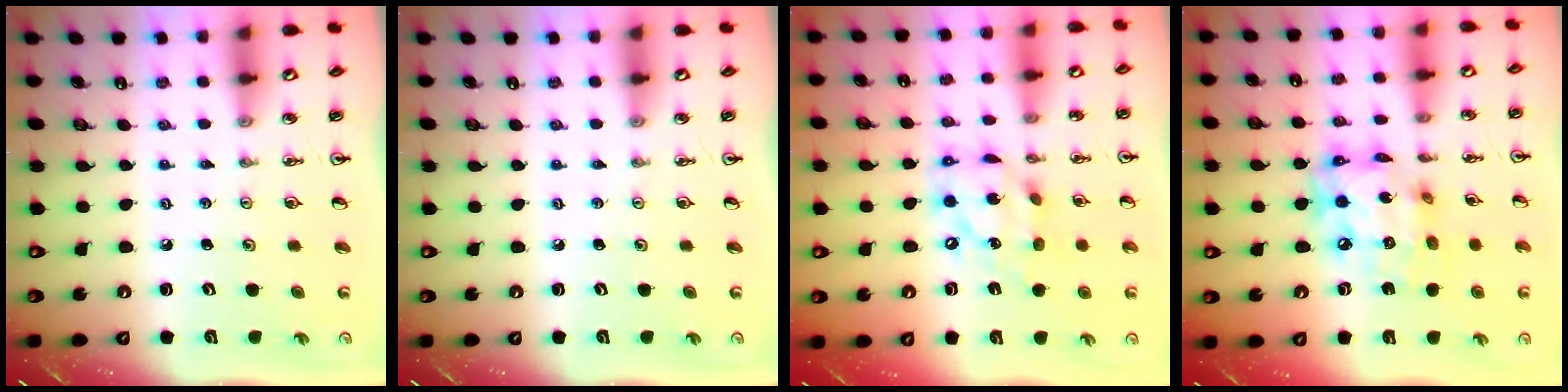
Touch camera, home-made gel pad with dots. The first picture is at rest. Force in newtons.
{"total": 0.0}
{"total": 14.0, "press": 13.9, "slide": 1.6}
{"total": 15.1, "press": 15.1, "slide": 1.3}